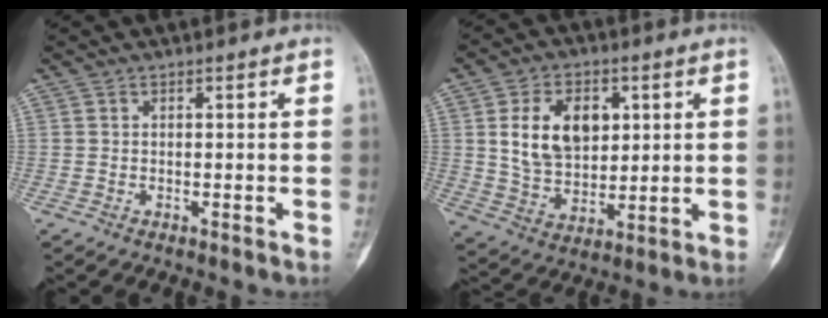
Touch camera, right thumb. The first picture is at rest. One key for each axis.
{"total": 13.8, "fx": 3.2, "fy": 9.5, "fz": 9.4, "tx": -0.119, "ty": -0.011, "tz": 0.065}